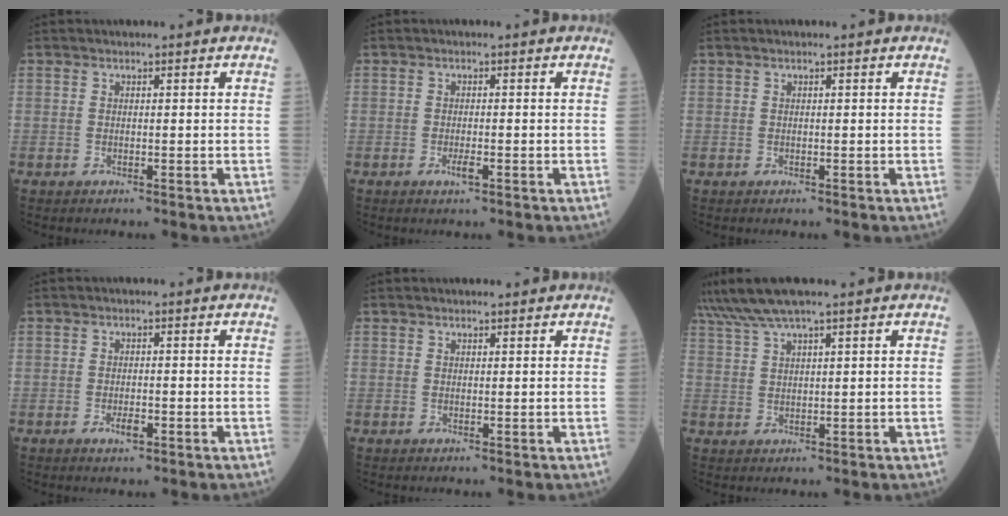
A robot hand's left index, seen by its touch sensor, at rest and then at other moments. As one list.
[{"total": 1.5, "force": [-0.8, 0.3, 1.2], "torque": [-0.023, -0.002, -0.012]}, {"total": 0.0}, {"total": 1.8, "force": [-1.0, 0.6, 1.4], "torque": [-0.024, 0.000, -0.014]}, {"total": 1.4, "force": [1.3, 0.4, 0.4], "torque": [-0.007, 0.019, 0.020]}, {"total": 4.9, "force": [4.0, -0.5, 2.9], "torque": [-0.075, 0.026, 0.086]}]